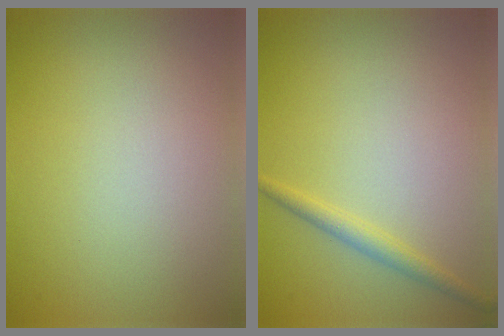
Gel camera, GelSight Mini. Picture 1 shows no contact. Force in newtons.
{"total": 1.6, "press": 1.6, "slide": 0.1}